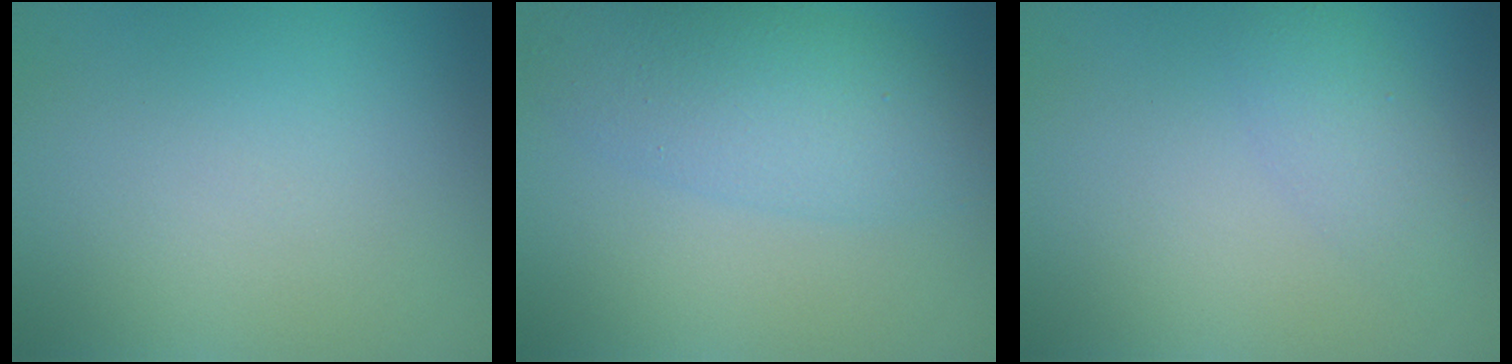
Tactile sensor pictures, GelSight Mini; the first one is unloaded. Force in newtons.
{"total": 4.7, "press": 4.7, "slide": 0.1}
{"total": 1.9, "press": 1.9, "slide": 0.1}